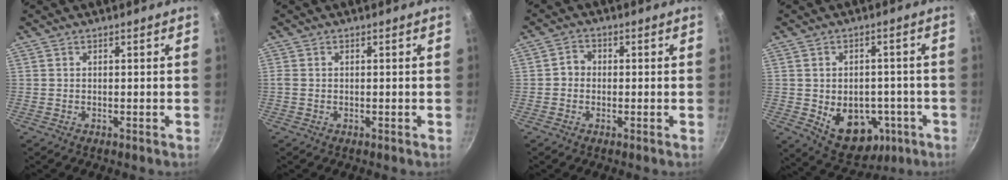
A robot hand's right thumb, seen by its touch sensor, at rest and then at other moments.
{"total": 0.9, "force": [-0.1, 0.6, 0.6], "torque": [-0.019, 0.002, 0.001]}
{"total": 2.6, "force": [-0.4, 2.3, 1.2], "torque": [-0.006, 0.010, -0.014]}
{"total": 12.9, "force": [-4.3, 8.9, 8.3], "torque": [-0.094, 0.017, -0.044]}